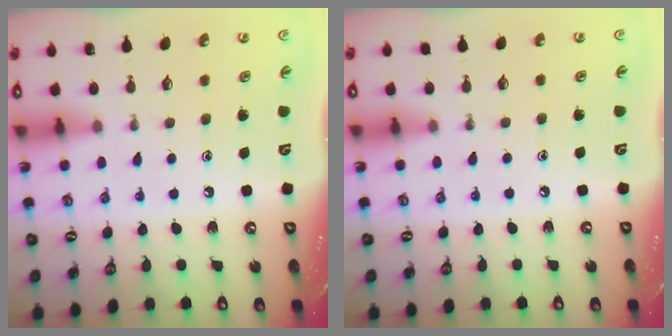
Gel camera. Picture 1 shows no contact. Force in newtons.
{"total": 1.0, "press": 1.0, "slide": 0.2}